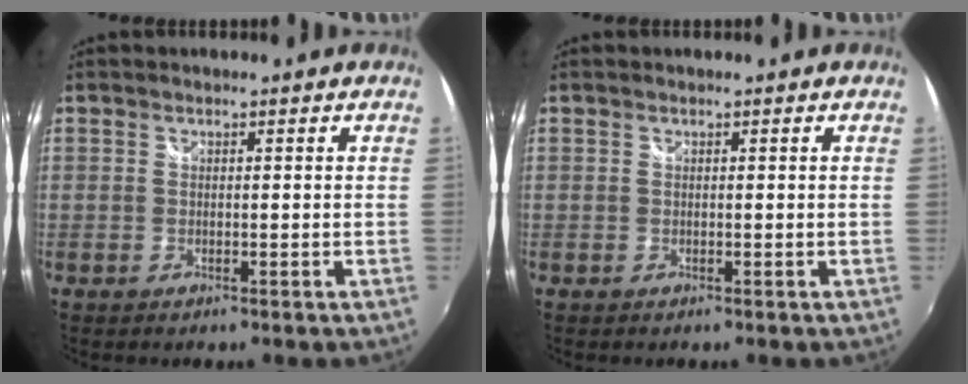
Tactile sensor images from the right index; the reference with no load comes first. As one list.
[{"total": 0.0}]